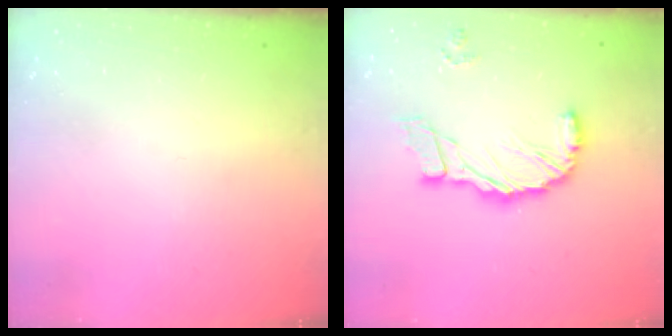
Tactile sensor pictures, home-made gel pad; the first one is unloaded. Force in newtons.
{"total": 13.5, "press": 13.4, "slide": 2.0}